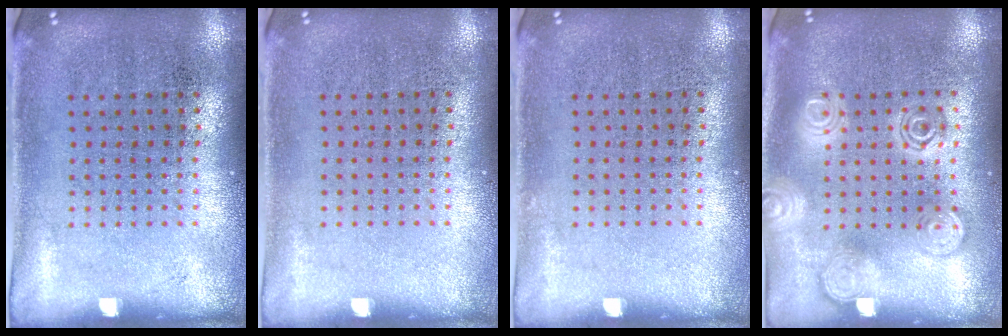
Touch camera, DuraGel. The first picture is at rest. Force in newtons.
{"total": 0.0}
{"total": 0.0}
{"total": 1.8, "press": 1.8, "slide": 0.2}